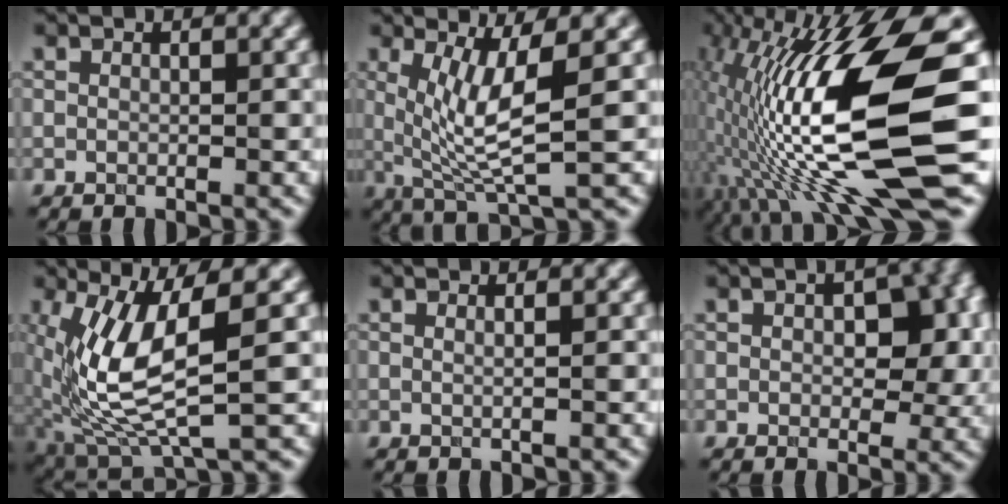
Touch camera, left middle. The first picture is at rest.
{"total": 5.9, "force": [0.7, 1.3, 5.7], "torque": [-0.111, -0.010, 0.023]}
{"total": 14.9, "force": [-0.4, 3.6, 14.4], "torque": [-0.281, 0.007, 0.008]}
{"total": 8.4, "force": [0.0, 2.6, 7.9], "torque": [-0.183, -0.015, 0.010]}
{"total": 1.2, "force": [0.4, 0.6, 0.9], "torque": [-0.006, 0.000, -0.013]}
{"total": 5.4, "force": [0.6, 3.1, 4.3], "torque": [-0.048, -0.001, 0.010]}